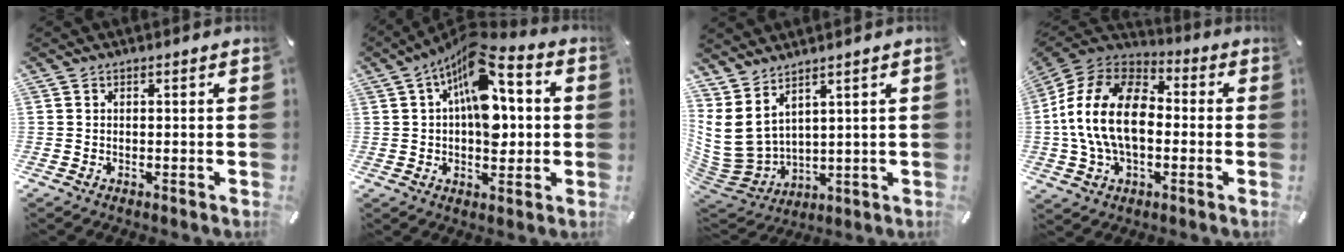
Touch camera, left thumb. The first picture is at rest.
{"total": 14.8, "force": [3.3, 8.3, 11.8], "torque": [-0.181, -0.024, 0.058]}
{"total": 9.1, "force": [4.5, 6.5, 4.6], "torque": [-0.133, -0.037, 0.090]}
{"total": 18.9, "force": [-2.1, 12.6, 13.9], "torque": [-0.290, 0.029, -0.036]}